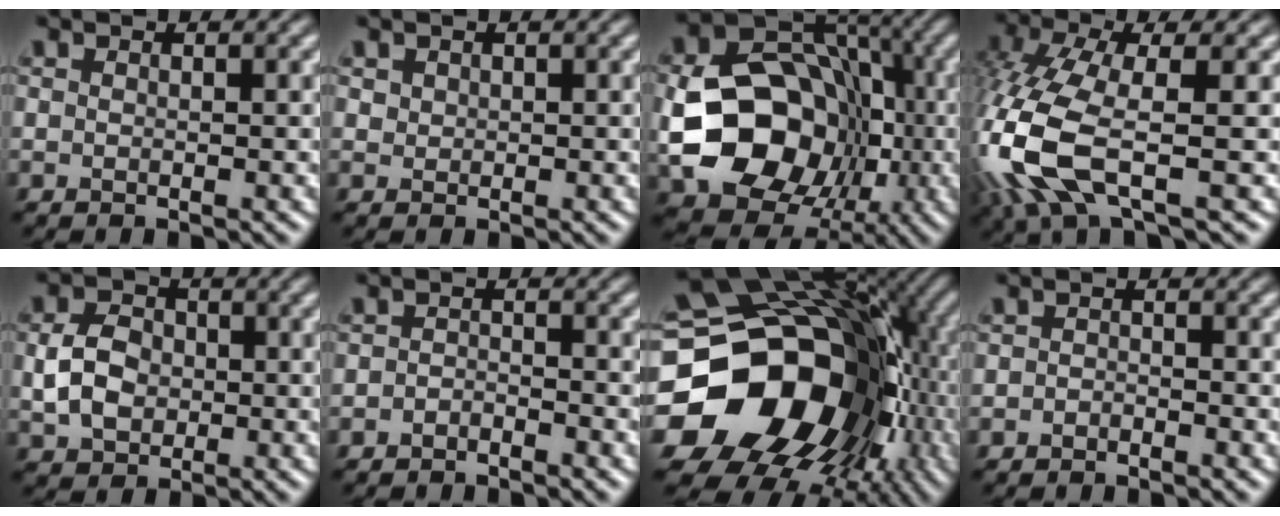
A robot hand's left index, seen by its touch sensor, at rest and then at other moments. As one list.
[{"total": 0.5, "force": [0.4, 0.1, -0.4], "torque": [0.002, -0.002, 0.017]}, {"total": 13.9, "force": [-2.9, 10.7, 8.4], "torque": [-0.140, -0.011, -0.045]}, {"total": 9.3, "force": [-2.8, 3.2, 8.2], "torque": [-0.218, -0.007, -0.057]}, {"total": 3.8, "force": [-0.2, 3.1, 2.2], "torque": [-0.053, 0.002, 0.000]}, {"total": 1.2, "force": [-1.2, 0.0, 0.0], "torque": [-0.002, 0.002, -0.016]}, {"total": 20.3, "force": [-4.2, 16.2, 11.6], "torque": [-0.231, -0.025, -0.052]}, {"total": 0.9, "force": [-0.9, 0.0, -0.2], "torque": [0.001, 0.000, -0.010]}]